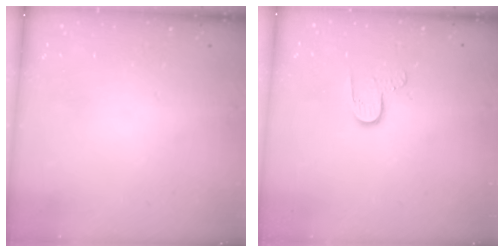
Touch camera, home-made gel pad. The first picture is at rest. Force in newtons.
{"total": 5.9, "press": 5.9, "slide": 0.6}